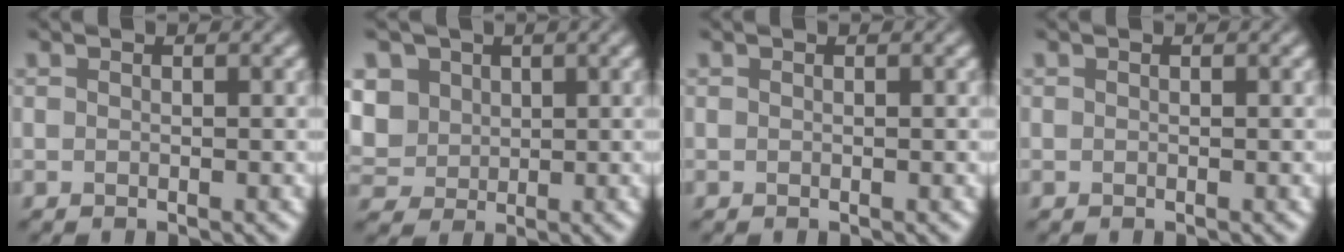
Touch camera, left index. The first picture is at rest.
{"total": 6.6, "force": [2.2, 5.4, 3.1], "torque": [-0.085, 0.021, 0.030]}
{"total": 0.0}
{"total": 0.0}